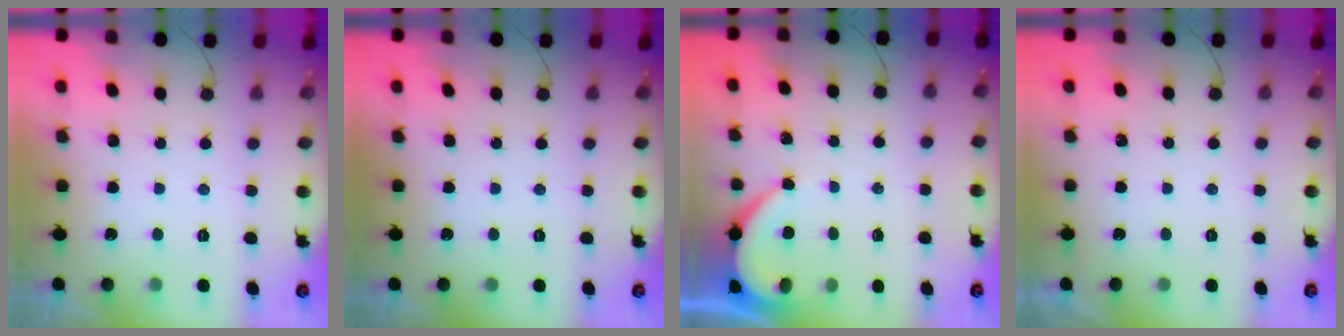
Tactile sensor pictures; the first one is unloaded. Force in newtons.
{"total": 0.0}
{"total": 3.9, "press": 3.9, "slide": 0.3}
{"total": 1.1, "press": 1.1, "slide": 0.1}